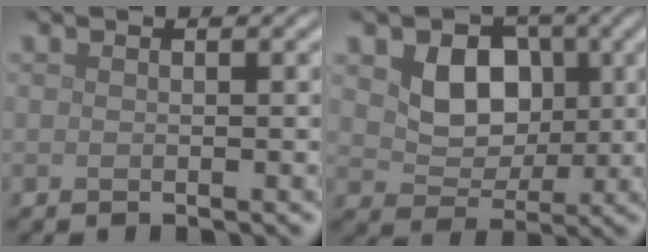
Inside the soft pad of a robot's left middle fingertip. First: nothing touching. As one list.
[{"total": 5.1, "force": [1.1, 3.9, 3.0], "torque": [-0.057, -0.007, 0.012]}]